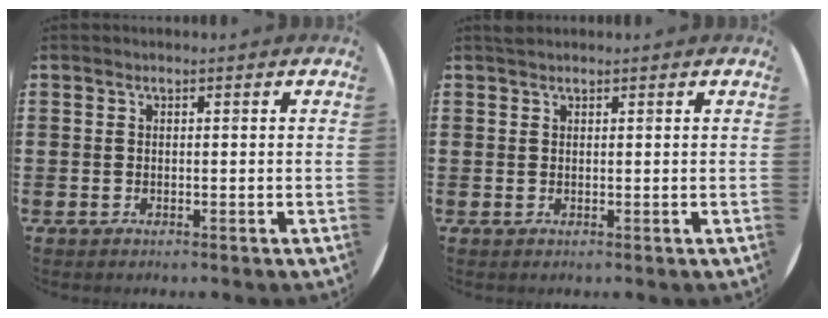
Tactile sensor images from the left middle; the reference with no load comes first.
{"total": 0.6, "force": [0.6, 0.1, 0.0], "torque": [-0.001, 0.002, 0.011]}